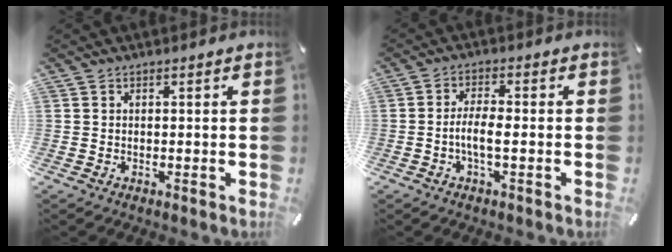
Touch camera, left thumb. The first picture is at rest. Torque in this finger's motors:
{"motor_torque": [-0.30, 0.59, 0.56, 0.19, 0.05]}